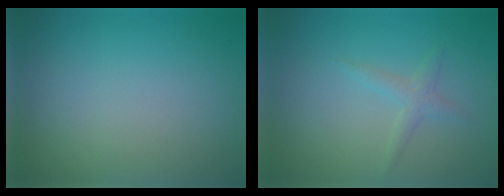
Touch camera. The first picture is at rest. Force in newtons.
{"total": 1.2, "press": 1.2, "slide": 0.1}